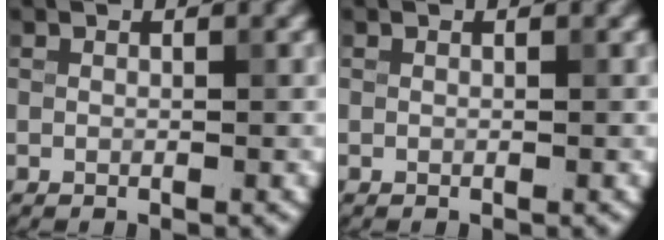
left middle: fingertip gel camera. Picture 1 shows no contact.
{"total": 0.0}